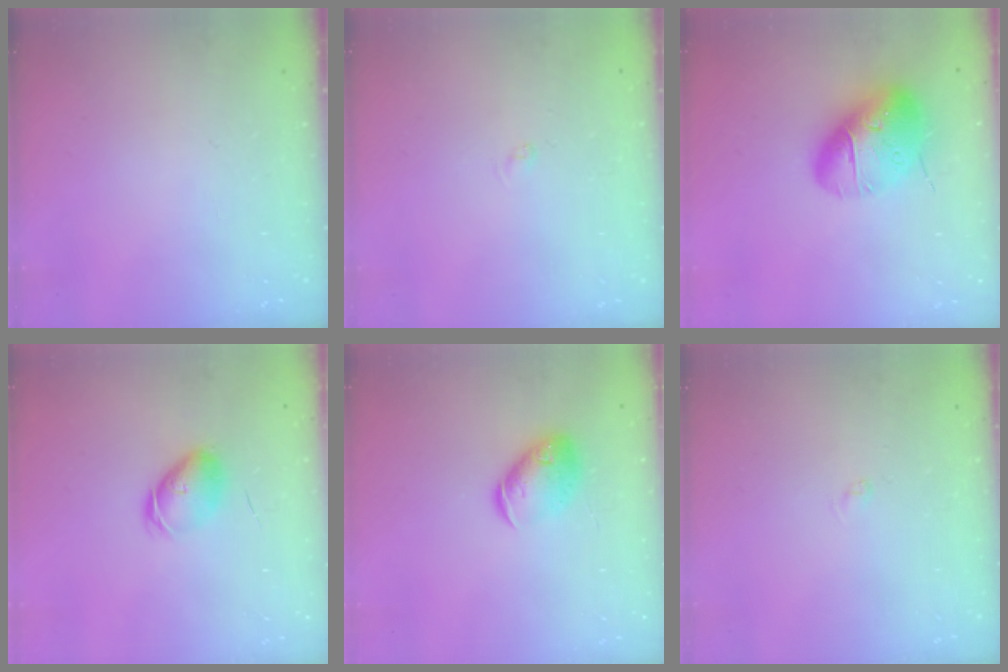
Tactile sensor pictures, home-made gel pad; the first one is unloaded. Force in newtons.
{"total": 1.9, "press": 1.9, "slide": 0.3}
{"total": 19.5, "press": 19.1, "slide": 3.7}
{"total": 7.1, "press": 7.1, "slide": 0.5}
{"total": 10.8, "press": 10.7, "slide": 1.4}
{"total": 2.2, "press": 2.2, "slide": 0.2}